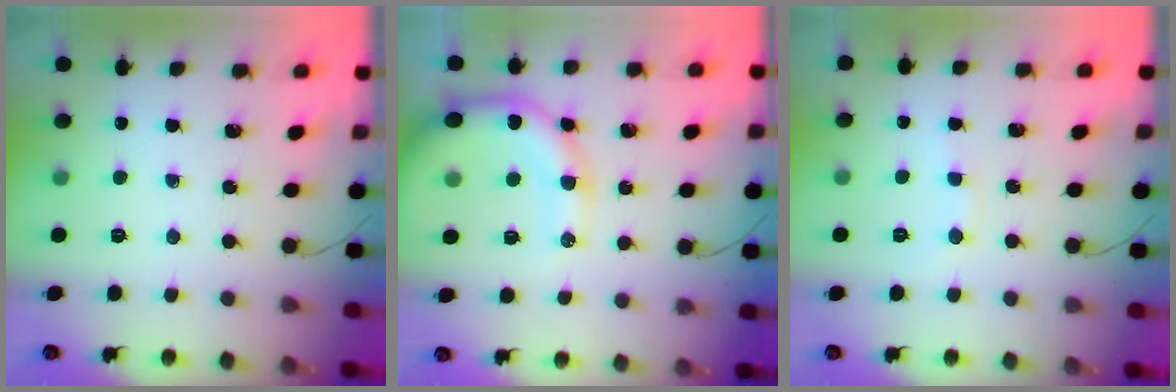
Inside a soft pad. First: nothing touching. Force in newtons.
{"total": 12.5, "press": 12.0, "slide": 3.3}
{"total": 5.4, "press": 5.3, "slide": 1.4}